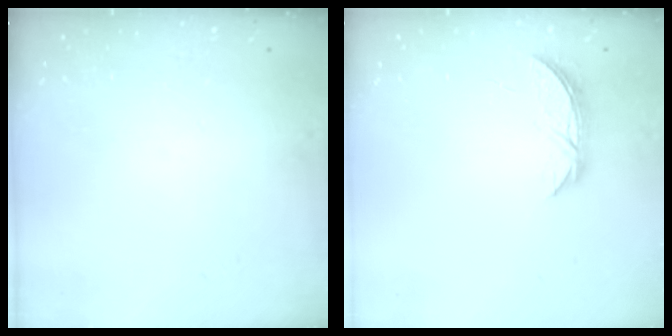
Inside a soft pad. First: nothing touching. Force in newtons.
{"total": 5.2, "press": 5.2, "slide": 0.6}